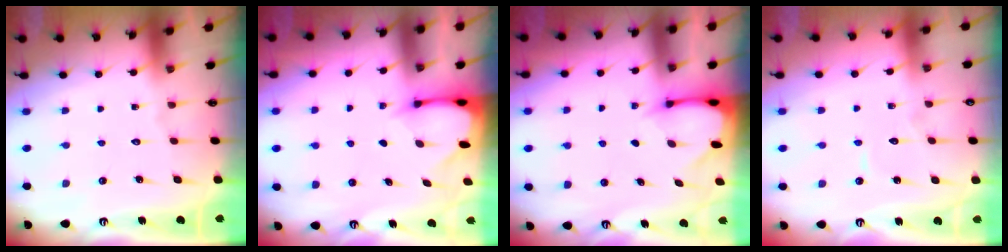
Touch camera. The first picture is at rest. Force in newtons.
{"total": 2.4, "press": 2.4, "slide": 0.3}
{"total": 2.6, "press": 2.5, "slide": 0.3}
{"total": 4.3, "press": 4.3, "slide": 0.4}